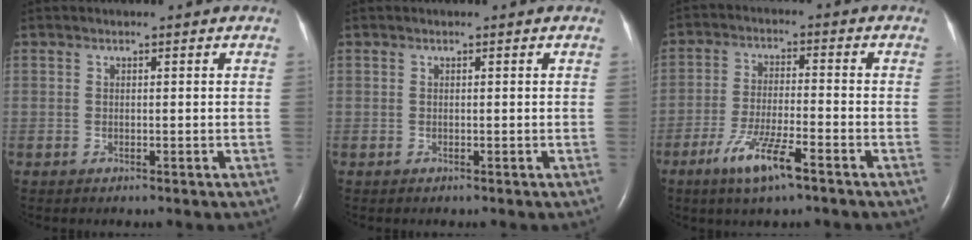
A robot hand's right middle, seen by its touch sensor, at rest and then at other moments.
{"total": 0.0}
{"total": 8.1, "force": [-4.9, 0.9, 6.4], "torque": [-0.130, -0.014, -0.089]}